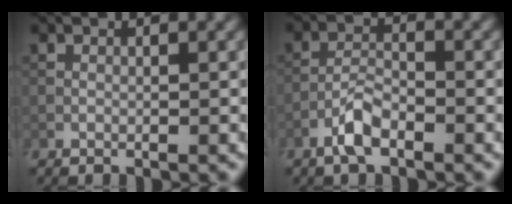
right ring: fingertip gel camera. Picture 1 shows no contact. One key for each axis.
{"total": 2.8, "fx": -1.7, "fy": 0.9, "fz": 2.0, "tx": -0.040, "ty": 0.007, "tz": -0.039}